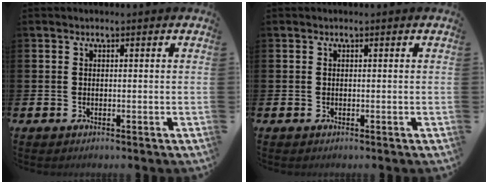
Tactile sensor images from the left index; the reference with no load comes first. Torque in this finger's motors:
{"motor_torque": [0.00, 0.00, 0.00, 0.01]}